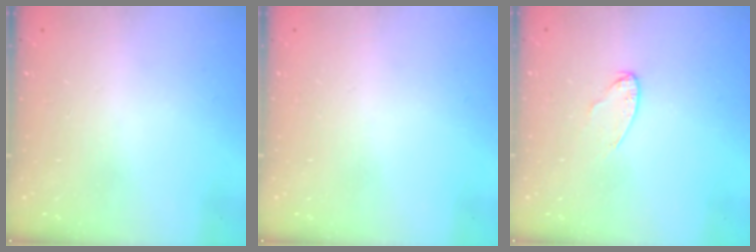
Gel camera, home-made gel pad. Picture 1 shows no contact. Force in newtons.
{"total": 0.0}
{"total": 5.4, "press": 5.3, "slide": 0.6}